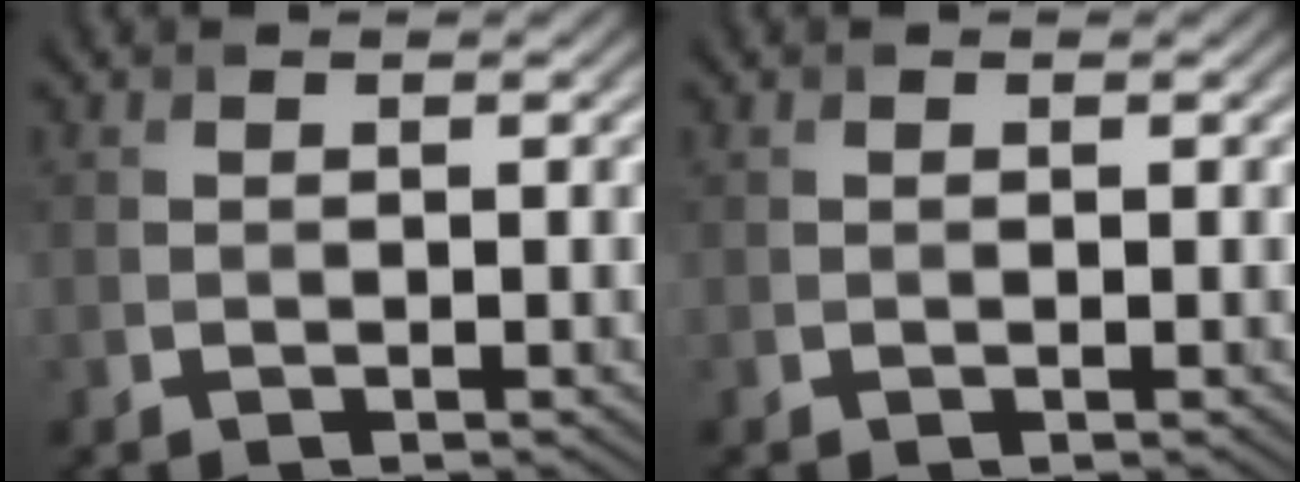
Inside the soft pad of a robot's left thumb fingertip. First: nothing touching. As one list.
[{"total": 0.0}]